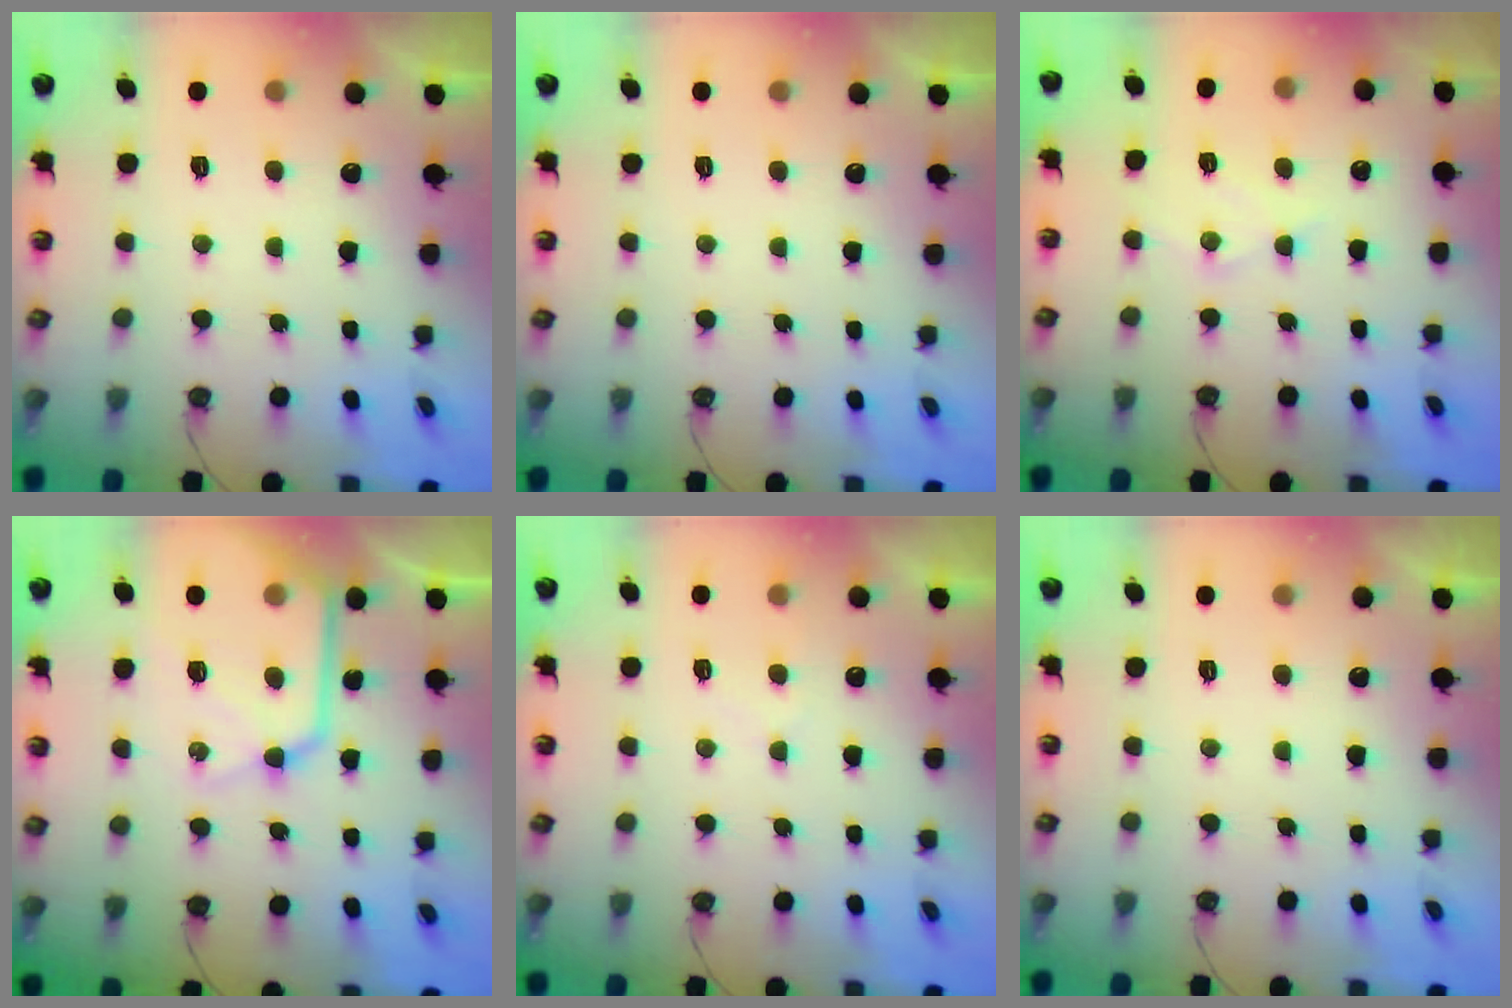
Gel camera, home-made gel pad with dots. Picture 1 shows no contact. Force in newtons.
{"total": 0.0}
{"total": 7.6, "press": 7.6, "slide": 0.6}
{"total": 15.9, "press": 15.8, "slide": 1.5}
{"total": 4.1, "press": 4.1, "slide": 0.4}
{"total": 0.0}